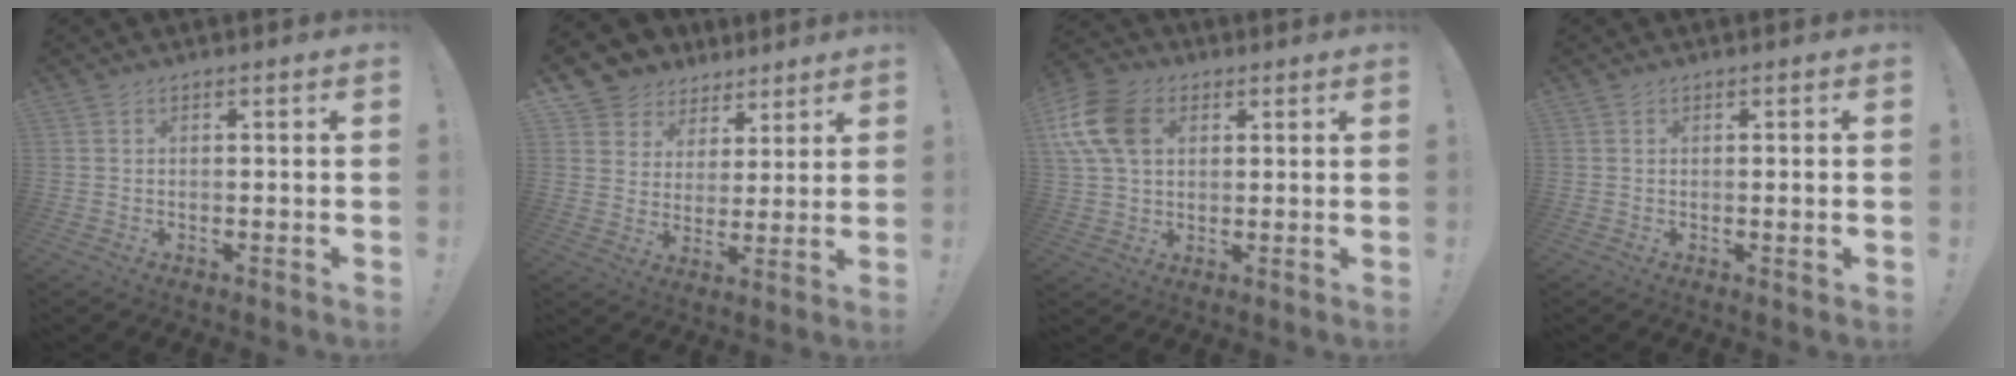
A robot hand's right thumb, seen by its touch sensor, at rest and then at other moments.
{"total": 8.2, "force": [4.7, 6.6, 1.1], "torque": [-0.023, -0.039, 0.099]}
{"total": 15.0, "force": [4.7, 10.9, 9.3], "torque": [-0.180, -0.007, 0.093]}
{"total": 1.3, "force": [0.1, -0.3, 1.2], "torque": [-0.017, -0.002, -0.001]}